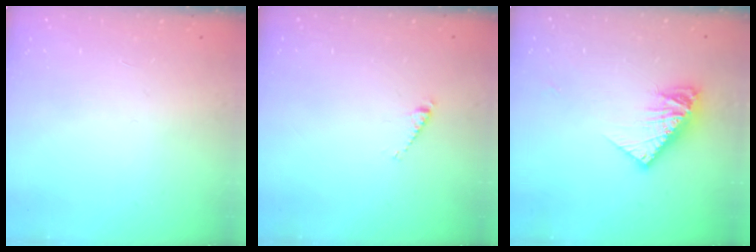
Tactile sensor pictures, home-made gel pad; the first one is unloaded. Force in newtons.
{"total": 2.6, "press": 2.6, "slide": 0.2}
{"total": 10.6, "press": 10.6, "slide": 1.0}